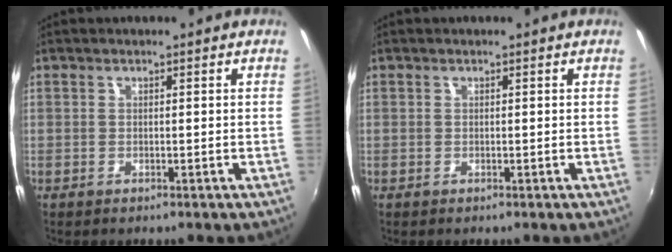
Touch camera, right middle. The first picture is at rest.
{"total": 0.0}